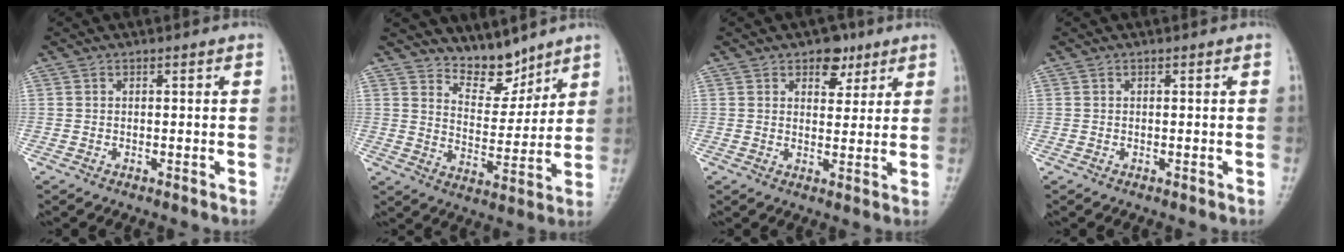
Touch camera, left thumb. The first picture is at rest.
{"total": 7.5, "force": [6.6, 3.2, 1.5], "torque": [0.005, -0.062, 0.123]}
{"total": 5.1, "force": [3.0, 3.4, 2.4], "torque": [-0.002, -0.013, 0.041]}
{"total": 0.0}